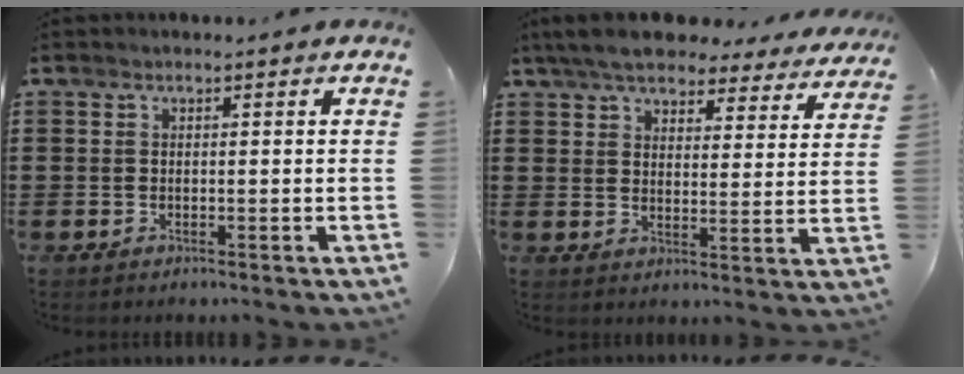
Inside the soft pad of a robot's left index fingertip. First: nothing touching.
{"total": 6.6, "force": [6.1, 1.1, 2.3], "torque": [-0.071, -0.024, 0.109]}